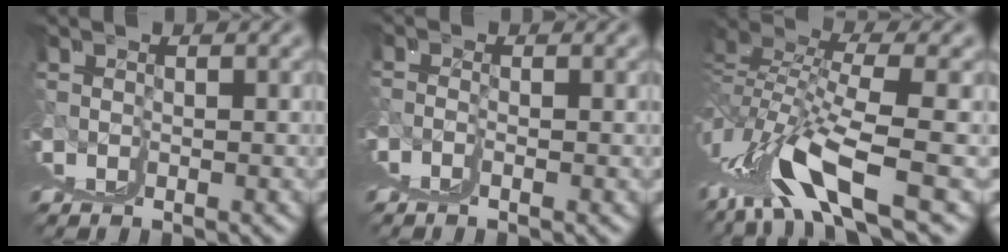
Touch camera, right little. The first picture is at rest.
{"total": 2.2, "force": [0.9, 1.1, 1.7], "torque": [-0.028, 0.004, 0.016]}
{"total": 6.5, "force": [2.8, -0.1, 5.8], "torque": [-0.114, 0.022, 0.052]}